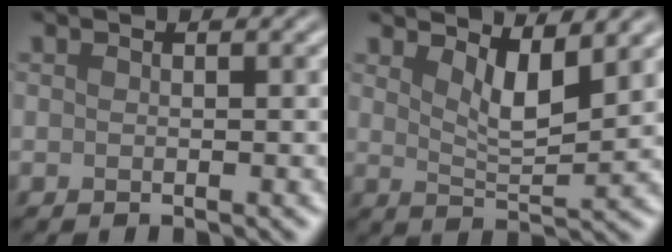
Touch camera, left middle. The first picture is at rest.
{"total": 3.7, "force": [2.0, 1.1, 2.9], "torque": [-0.055, -0.011, 0.042]}